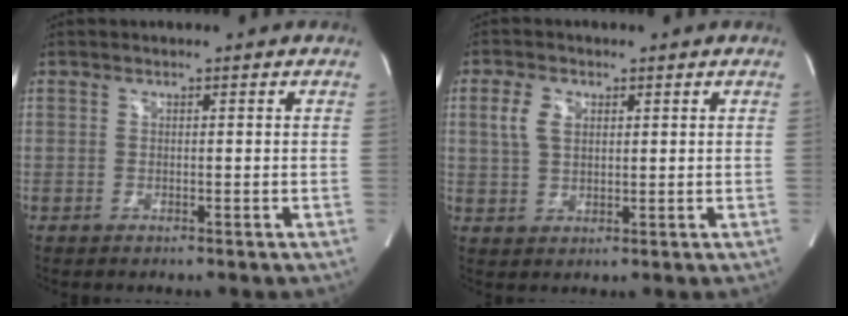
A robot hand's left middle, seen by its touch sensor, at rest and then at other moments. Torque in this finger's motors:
{"motor_torque": [0.54, -0.04, 0.03, 0.02]}